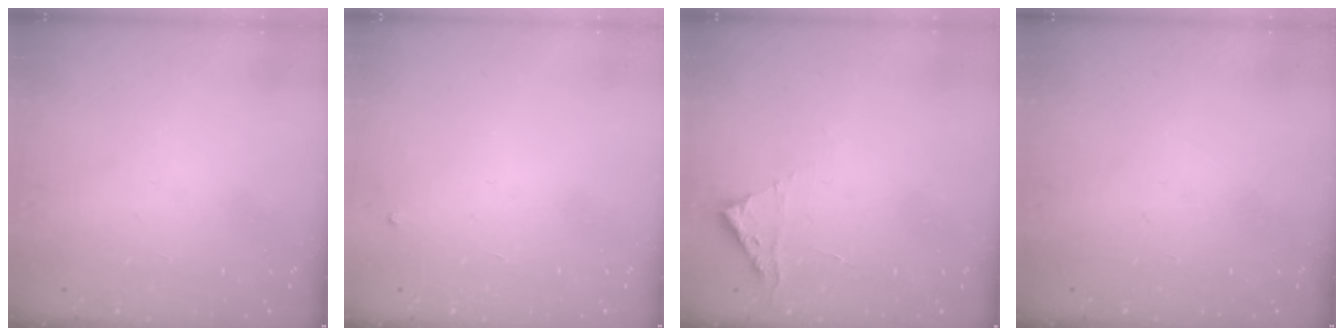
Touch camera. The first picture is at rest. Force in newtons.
{"total": 2.3, "press": 2.3, "slide": 0.3}
{"total": 2.8, "press": 2.8, "slide": 0.3}
{"total": 0.0}